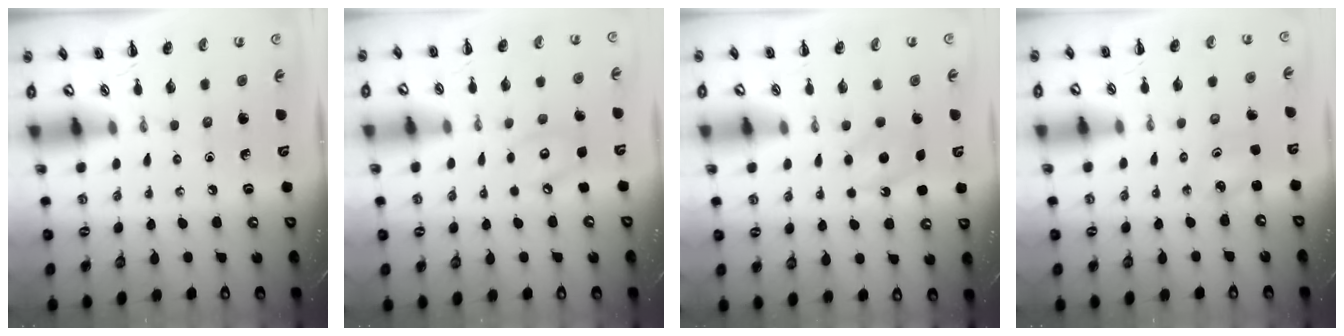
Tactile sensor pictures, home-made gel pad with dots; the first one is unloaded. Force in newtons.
{"total": 5.7, "press": 5.6, "slide": 0.8}
{"total": 5.2, "press": 5.0, "slide": 1.5}
{"total": 2.9, "press": 2.9, "slide": 0.6}